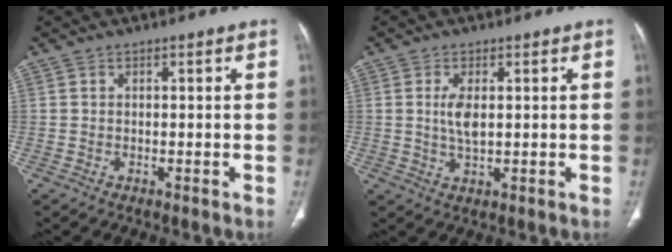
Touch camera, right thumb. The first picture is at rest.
{"total": 4.0, "force": [0.7, 1.7, 3.6], "torque": [-0.076, -0.006, 0.018]}